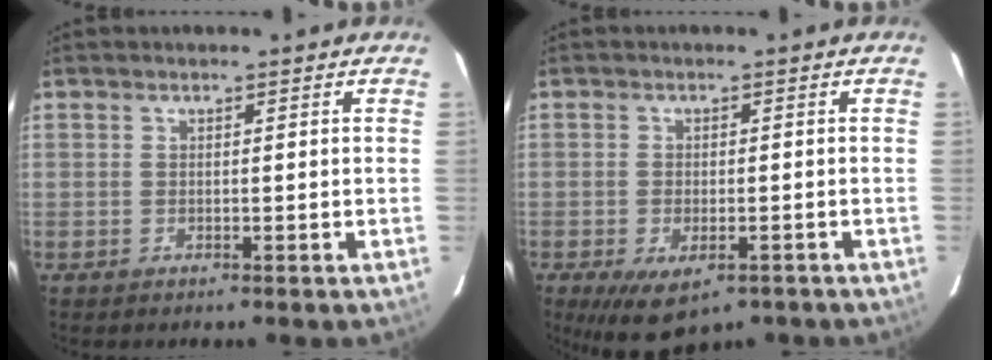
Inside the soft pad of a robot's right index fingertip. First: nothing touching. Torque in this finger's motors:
{"motor_torque": [1.03, -0.76, 0.48, 0.08]}